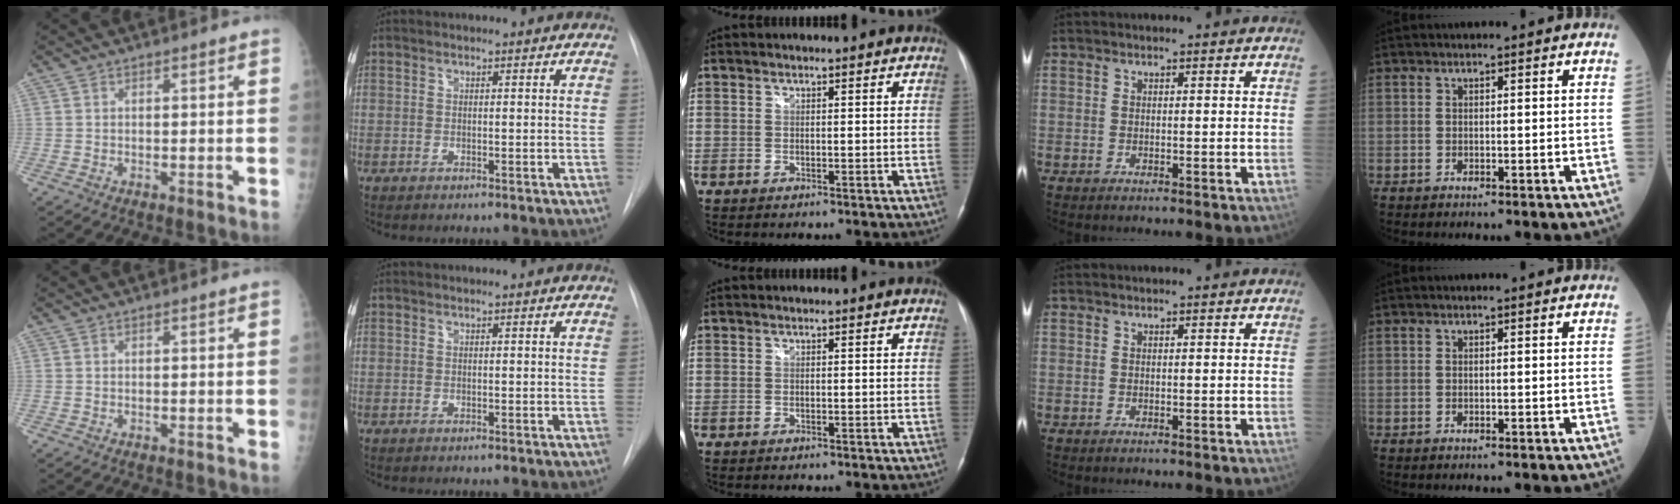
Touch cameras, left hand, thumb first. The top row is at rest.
{}